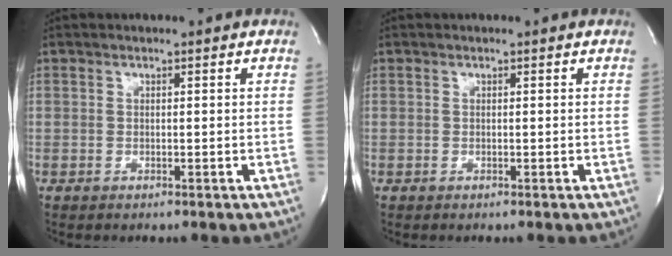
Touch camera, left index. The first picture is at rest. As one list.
[{"total": 0.0}]